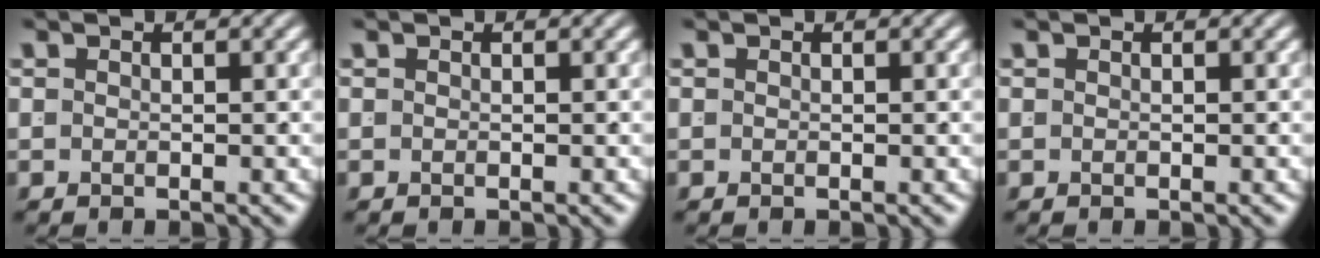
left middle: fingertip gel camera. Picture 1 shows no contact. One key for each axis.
{"total": 0.0}
{"total": 0.0}
{"total": 0.0}